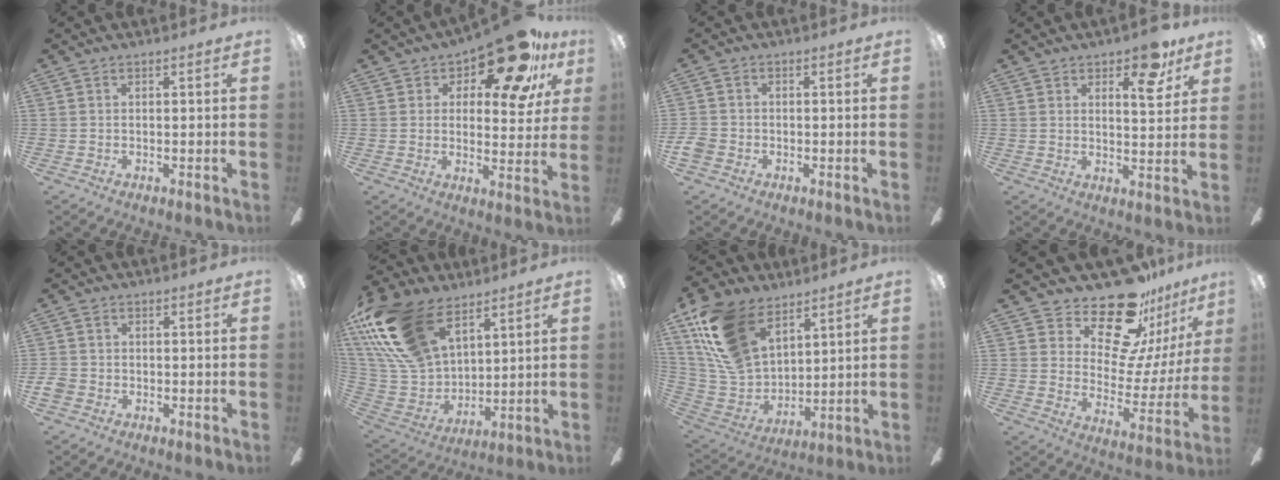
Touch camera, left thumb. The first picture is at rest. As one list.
[{"total": 18.7, "force": [12.3, 8.1, 11.4], "torque": [-0.155, -0.074, 0.206]}, {"total": 3.0, "force": [-1.4, 2.3, 1.3], "torque": [-0.025, 0.008, -0.026]}, {"total": 9.4, "force": [5.8, 4.1, 6.1], "torque": [-0.068, -0.022, 0.094]}, {"total": 2.4, "force": [-1.1, 1.9, 1.1], "torque": [-0.023, 0.005, -0.021]}, {"total": 24.5, "force": [13.9, 14.0, 14.5], "torque": [-0.347, -0.059, 0.254]}, {"total": 20.2, "force": [11.7, 11.9, 11.4], "torque": [-0.278, -0.045, 0.219]}, {"total": 20.6, "force": [16.2, 8.5, 9.4], "torque": [-0.159, -0.114, 0.282]}]